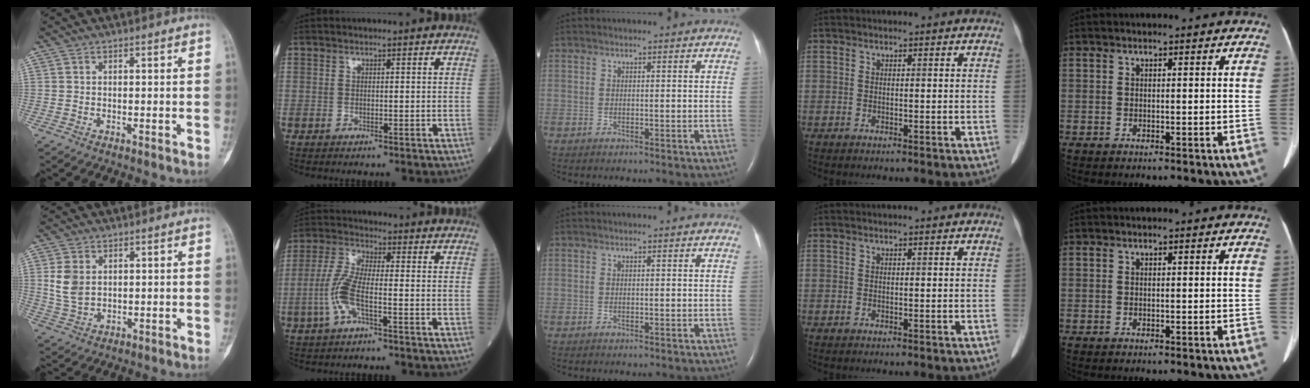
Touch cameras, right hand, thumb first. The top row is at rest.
{"thumb": {"total": 5.9, "force": [1.4, 4.2, 4.0], "torque": [-0.074, -0.005, 0.037]}, "index": {"total": 6.9, "force": [-2.3, 1.3, 6.3], "torque": [-0.148, 0.004, -0.051]}}